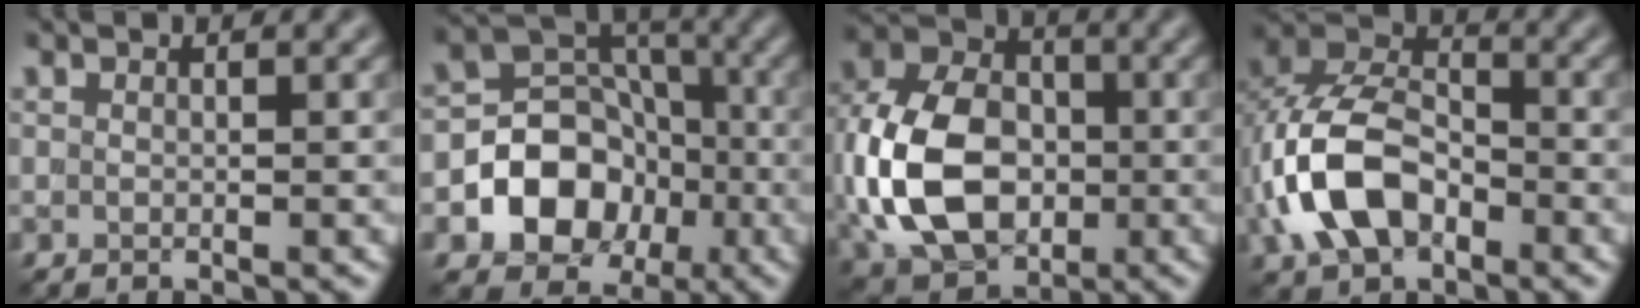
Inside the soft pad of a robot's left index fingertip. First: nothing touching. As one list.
[{"total": 8.4, "force": [-2.5, 6.9, 4.1], "torque": [-0.045, 0.002, -0.066]}, {"total": 12.5, "force": [-2.0, 9.0, 8.5], "torque": [-0.194, -0.008, -0.046]}, {"total": 8.8, "force": [-2.7, 5.7, 6.2], "torque": [-0.135, 0.014, -0.059]}]